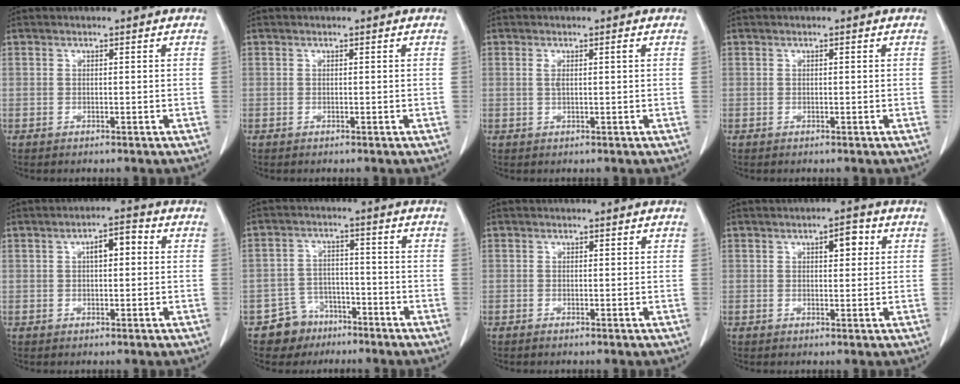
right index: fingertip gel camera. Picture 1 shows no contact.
{"total": 0.0}
{"total": 1.6, "force": [0.3, 0.2, 1.5], "torque": [-0.034, 0.008, 0.009]}
{"total": 0.0}
{"total": 4.0, "force": [0.8, 1.4, 3.7], "torque": [-0.059, 0.019, 0.009]}
{"total": 6.0, "force": [-4.0, 4.4, 0.0], "torque": [0.009, 0.011, -0.065]}
{"total": 0.0}
{"total": 3.4, "force": [1.2, 1.4, 2.9], "torque": [-0.043, 0.008, 0.017]}